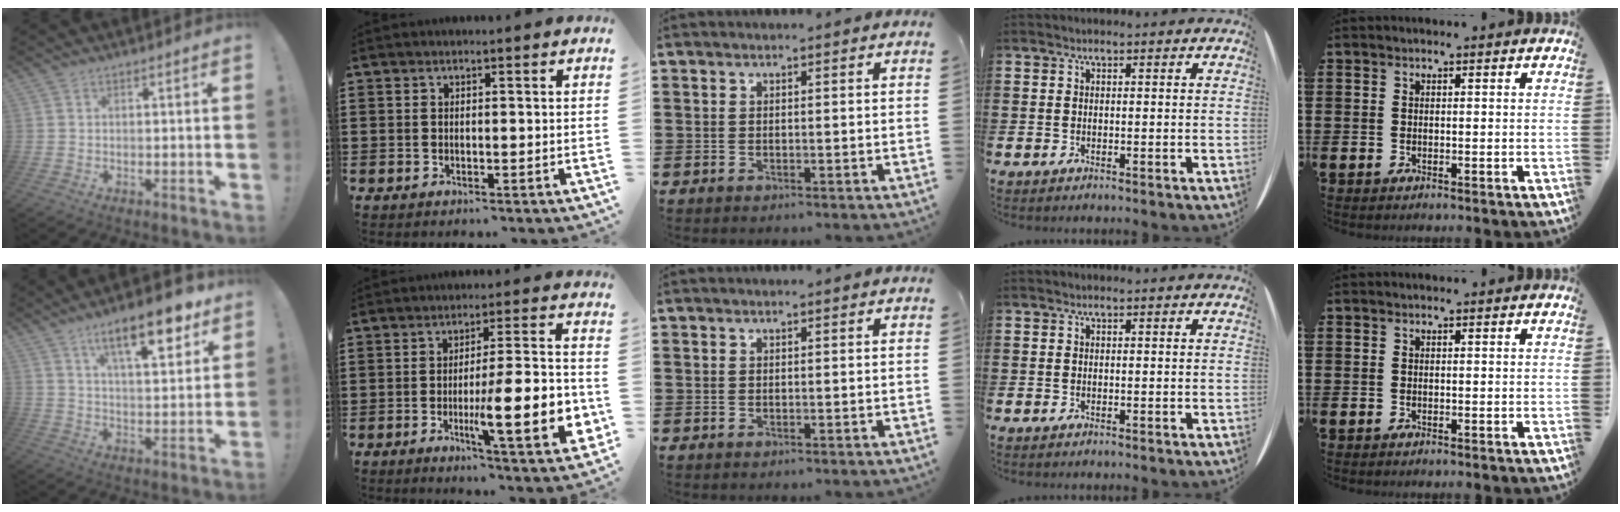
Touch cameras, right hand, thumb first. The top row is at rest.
{"thumb": {"total": 16.2, "force": [9.1, 4.9, 12.5], "torque": [-0.191, -0.040, 0.141]}, "index": {"total": 14.4, "force": [-3.6, 3.2, 13.5], "torque": [-0.206, -0.011, -0.060]}}